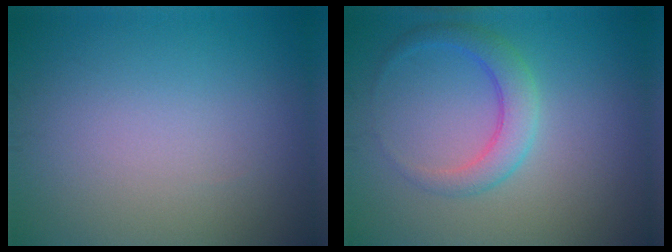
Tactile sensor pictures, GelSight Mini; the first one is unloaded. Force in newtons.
{"total": 3.0, "press": 3.0, "slide": 0.1}